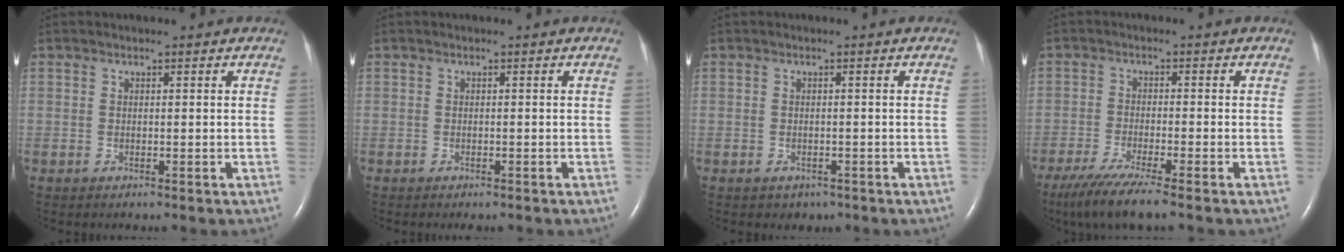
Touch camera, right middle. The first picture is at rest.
{"total": 0.9, "force": [-0.8, 0.2, 0.4], "torque": [-0.010, -0.003, -0.008]}
{"total": 1.5, "force": [-0.9, 1.1, 0.3], "torque": [-0.008, 0.002, -0.005]}
{"total": 7.9, "force": [-6.1, -0.6, 5.0], "torque": [-0.090, -0.027, -0.105]}